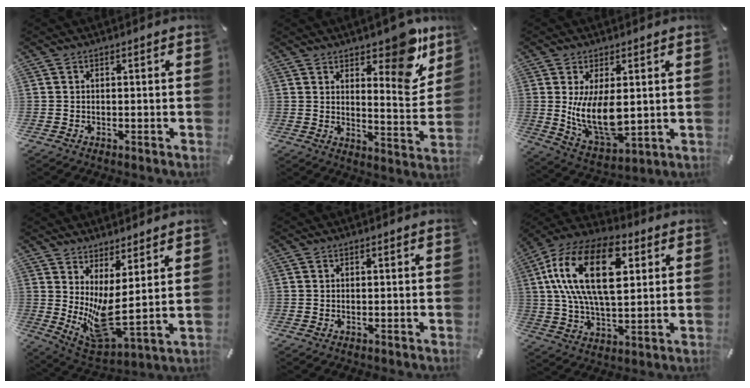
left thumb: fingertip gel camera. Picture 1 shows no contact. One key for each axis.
{"total": 12.5, "fx": 9.1, "fy": 4.7, "fz": 7.2, "tx": -0.060, "ty": -0.086, "tz": 0.154}
{"total": 12.2, "fx": 1.9, "fy": 6.2, "fz": 10.3, "tx": -0.206, "ty": -0.028, "tz": 0.033}
{"total": 9.0, "fx": 2.5, "fy": 3.2, "fz": 8.0, "tx": -0.152, "ty": -0.062, "tz": 0.052}
{"total": 0.0}
{"total": 21.7, "fx": 6.7, "fy": 11.8, "fz": 16.9, "tx": -0.349, "ty": -0.004, "tz": 0.105}